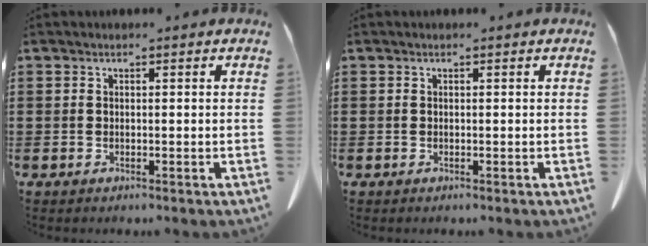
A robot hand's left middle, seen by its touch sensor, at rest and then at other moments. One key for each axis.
{"total": 0.0}